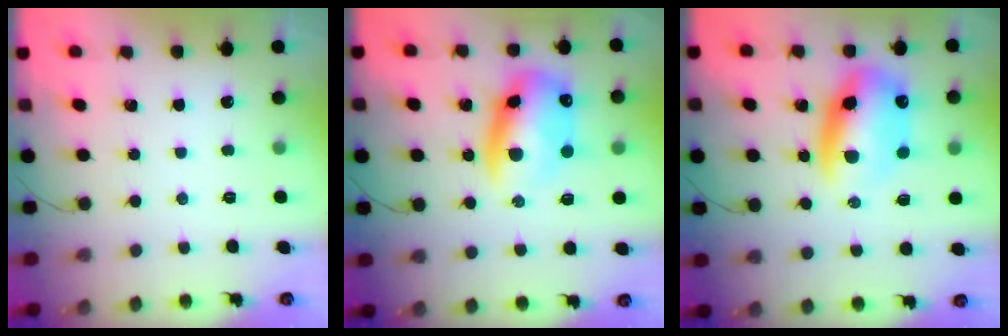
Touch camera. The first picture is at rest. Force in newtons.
{"total": 13.1, "press": 12.7, "slide": 3.2}
{"total": 13.8, "press": 13.2, "slide": 3.9}